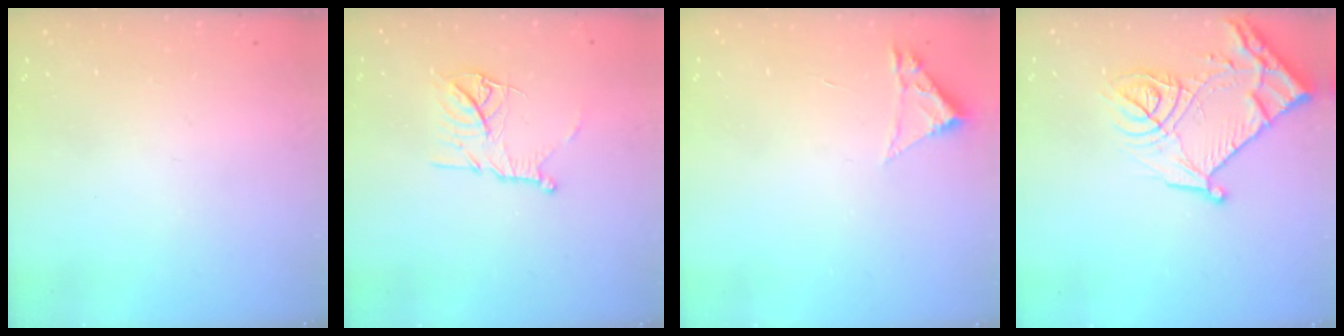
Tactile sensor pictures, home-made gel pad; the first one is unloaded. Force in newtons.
{"total": 11.7, "press": 11.6, "slide": 1.0}
{"total": 1.8, "press": 1.8, "slide": 0.2}
{"total": 16.3, "press": 16.3, "slide": 1.8}